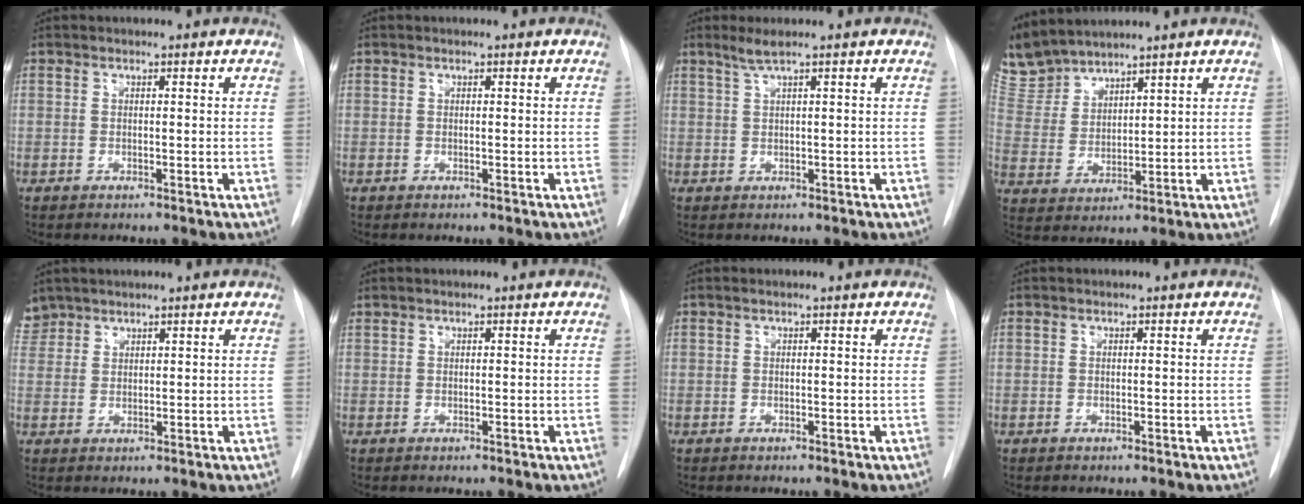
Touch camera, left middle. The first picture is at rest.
{"total": 0.0}
{"total": 2.2, "force": [1.4, -0.3, 1.6], "torque": [-0.042, 0.008, 0.031]}
{"total": 7.6, "force": [7.5, 1.0, 0.6], "torque": [-0.034, 0.012, 0.172]}
{"total": 3.4, "force": [3.0, 1.7, -0.2], "torque": [0.005, 0.011, 0.061]}
{"total": 0.0}
{"total": 0.0}
{"total": 0.0}